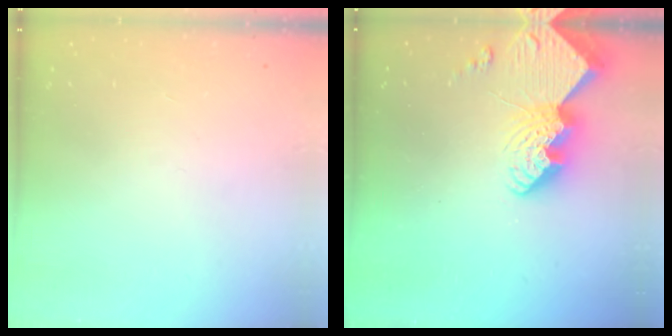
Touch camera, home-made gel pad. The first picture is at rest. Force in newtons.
{"total": 13.1, "press": 13.0, "slide": 0.8}